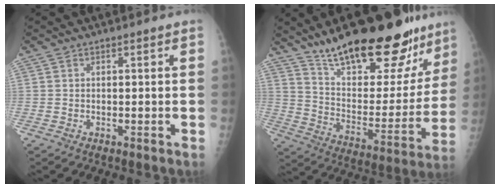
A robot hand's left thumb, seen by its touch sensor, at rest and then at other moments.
{"total": 29.3, "force": [21.2, 10.4, 17.2], "torque": [-0.216, -0.093, 0.325]}